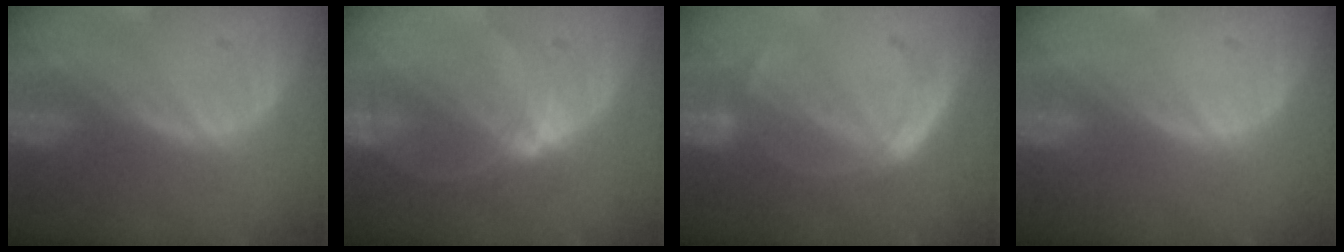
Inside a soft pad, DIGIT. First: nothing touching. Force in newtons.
{"total": 5.2, "press": 5.0, "slide": 1.4}
{"total": 5.7, "press": 5.2, "slide": 2.5}
{"total": 0.0}